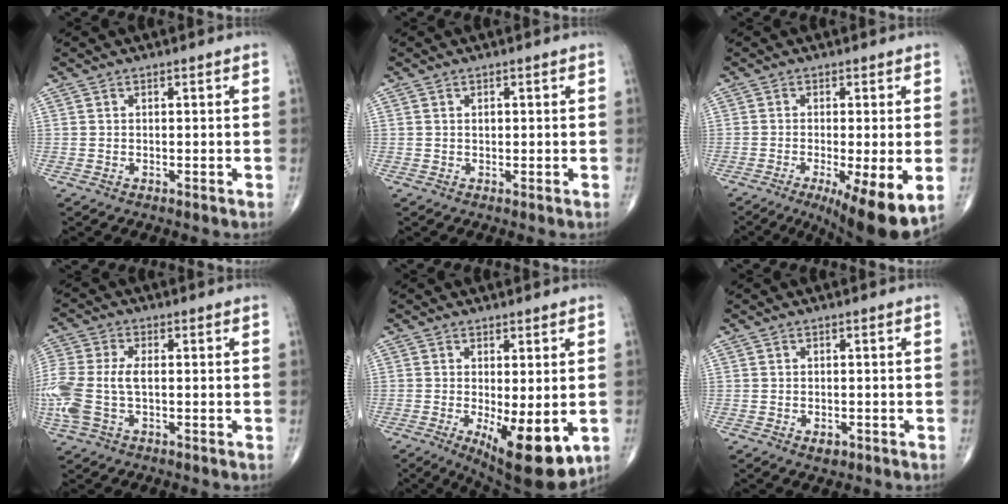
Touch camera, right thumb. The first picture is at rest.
{"total": 0.7, "force": [0.1, 0.5, 0.4], "torque": [-0.005, 0.000, 0.002]}
{"total": 12.1, "force": [-4.1, 2.8, 11.0], "torque": [-0.155, -0.022, -0.058]}
{"total": 12.4, "force": [-1.1, 7.0, 10.1], "torque": [-0.276, 0.010, -0.017]}
{"total": 12.3, "force": [-3.2, 4.2, 11.1], "torque": [-0.154, -0.026, -0.034]}
{"total": 1.9, "force": [-0.8, 1.1, 1.2], "torque": [-0.013, 0.001, -0.009]}